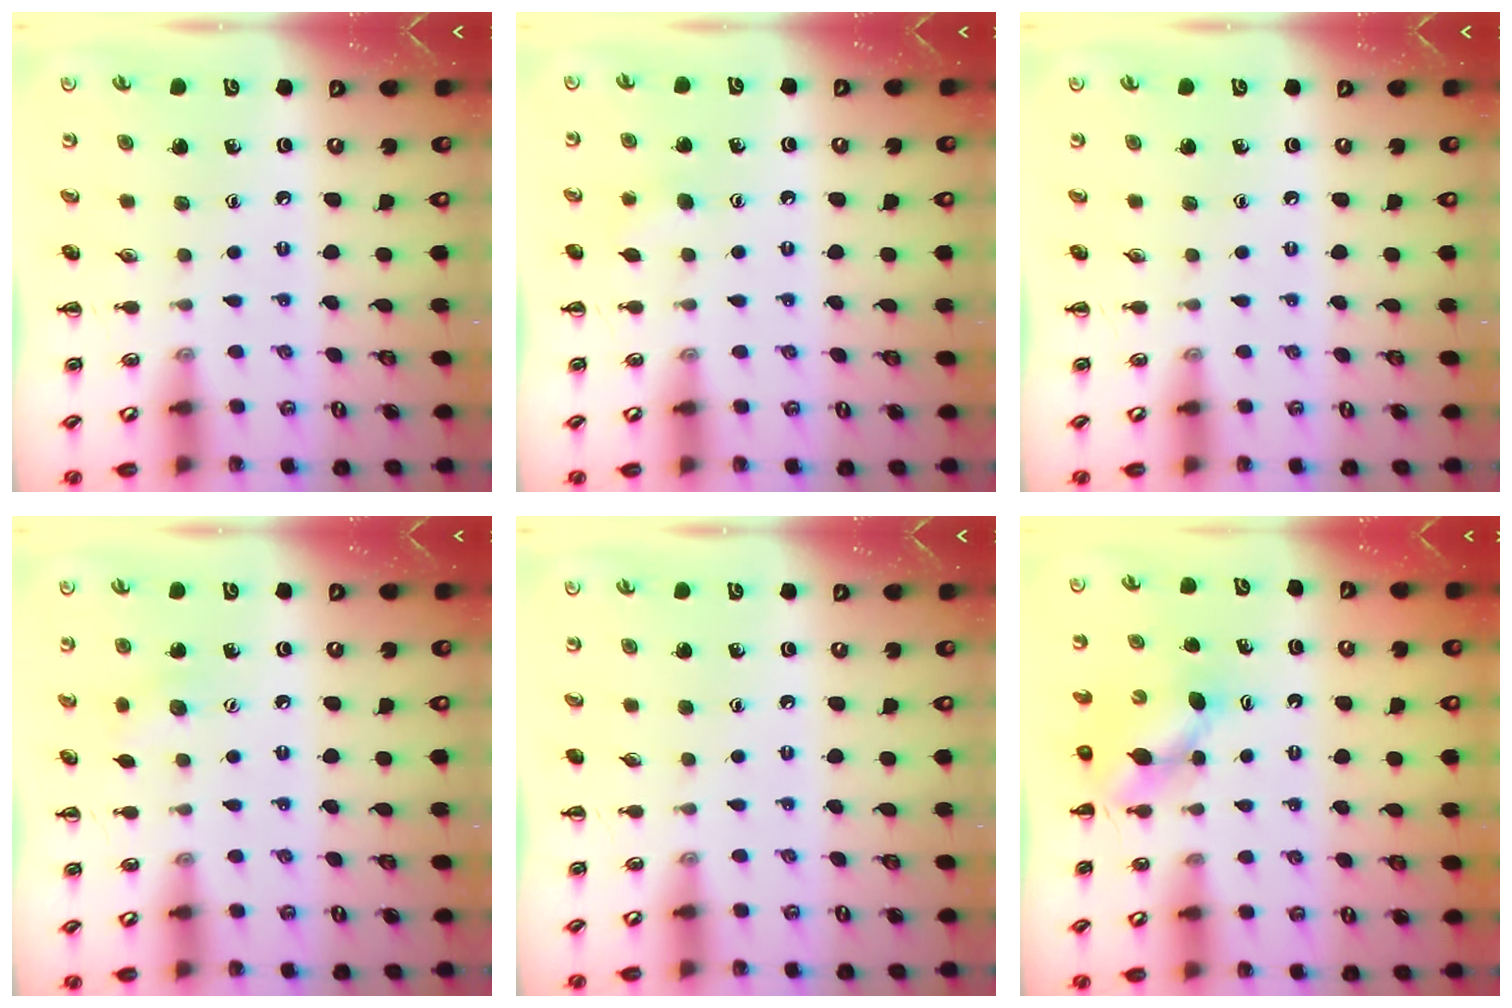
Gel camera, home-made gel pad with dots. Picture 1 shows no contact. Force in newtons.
{"total": 3.9, "press": 3.7, "slide": 1.1}
{"total": 0.0}
{"total": 5.7, "press": 5.6, "slide": 1.3}
{"total": 0.0}
{"total": 4.7, "press": 4.7, "slide": 0.4}